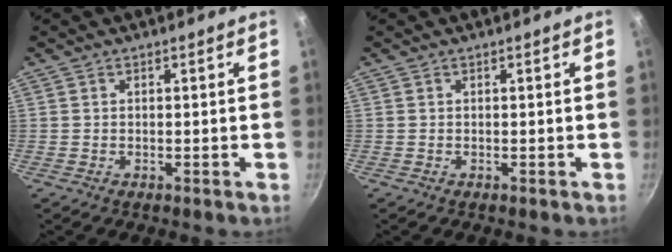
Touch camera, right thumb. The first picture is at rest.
{"total": 0.0}